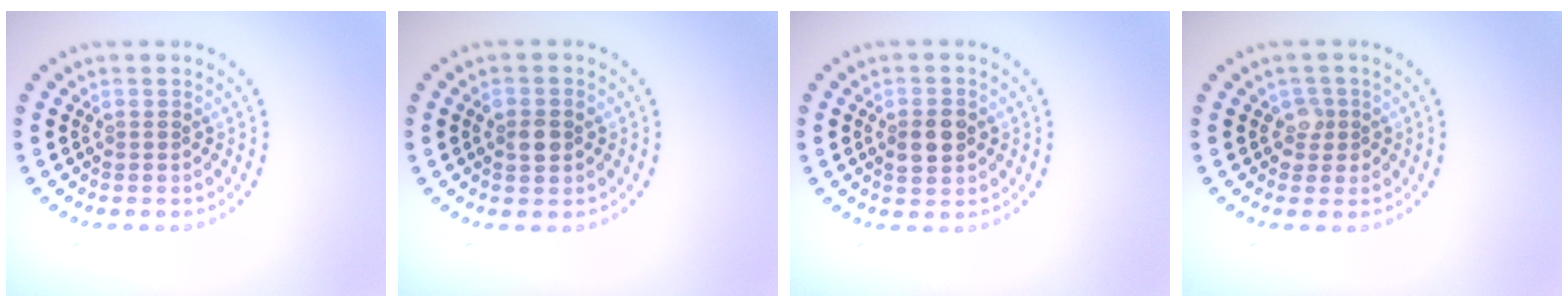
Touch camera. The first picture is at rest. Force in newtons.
{"total": 2.5, "press": 2.5, "slide": 0.2}
{"total": 2.8, "press": 2.8, "slide": 0.1}
{"total": 1.6, "press": 1.4, "slide": 0.9}